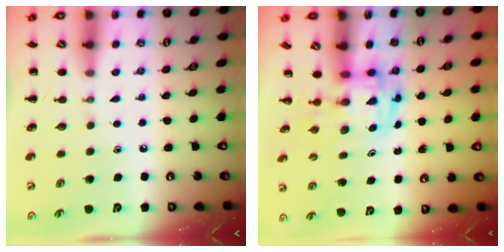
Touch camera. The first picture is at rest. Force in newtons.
{"total": 2.9, "press": 2.9, "slide": 0.5}